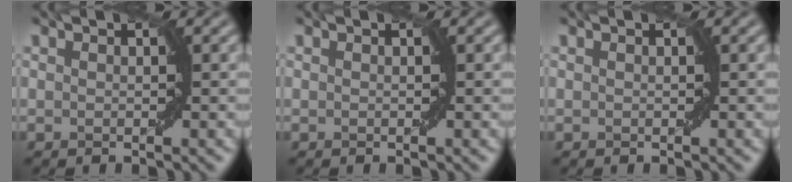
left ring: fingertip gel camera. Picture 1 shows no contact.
{"total": 0.0}
{"total": 0.0}